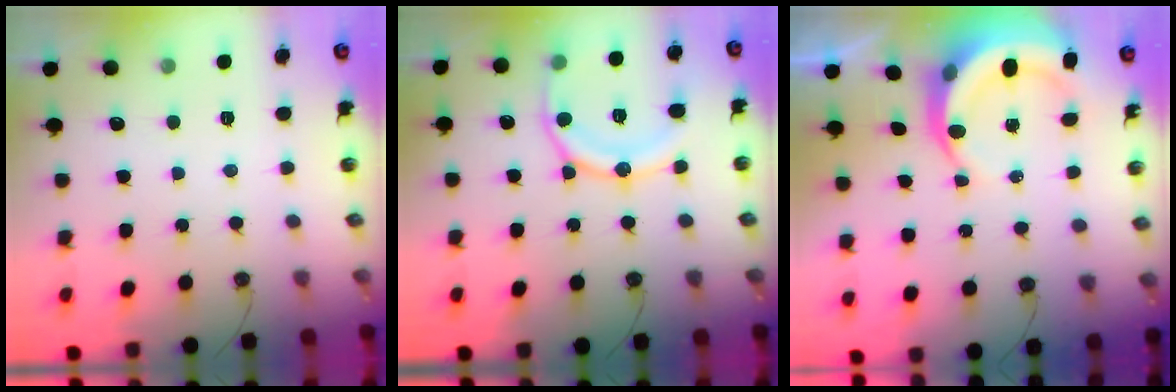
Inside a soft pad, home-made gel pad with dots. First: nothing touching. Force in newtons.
{"total": 16.3, "press": 16.2, "slide": 1.8}
{"total": 7.7, "press": 7.7, "slide": 1.1}